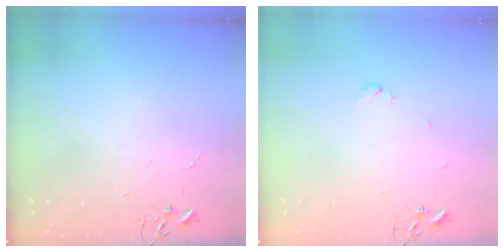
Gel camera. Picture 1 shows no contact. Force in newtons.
{"total": 3.6, "press": 3.5, "slide": 0.6}